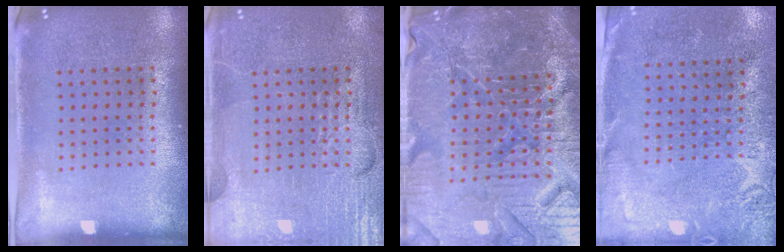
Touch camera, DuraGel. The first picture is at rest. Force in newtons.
{"total": 5.4, "press": 5.3, "slide": 0.6}
{"total": 6.4, "press": 5.8, "slide": 2.7}
{"total": 2.6, "press": 2.4, "slide": 1.1}